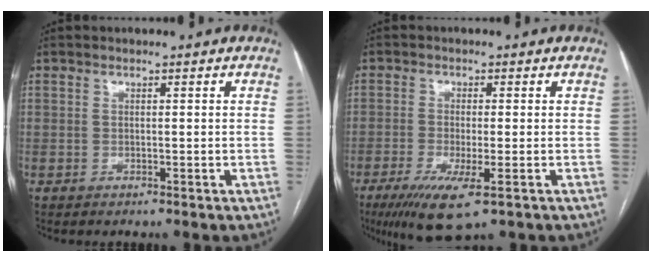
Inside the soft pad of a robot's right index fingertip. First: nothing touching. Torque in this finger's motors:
{"motor_torque": [1.39, -0.57, 0.49, 0.13]}